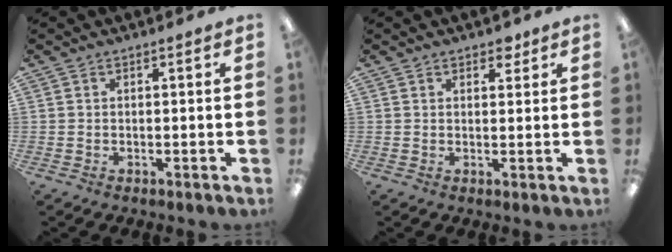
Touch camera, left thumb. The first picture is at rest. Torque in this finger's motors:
{"motor_torque": [0.12, 0.22, -0.55, 0.15, -0.01]}